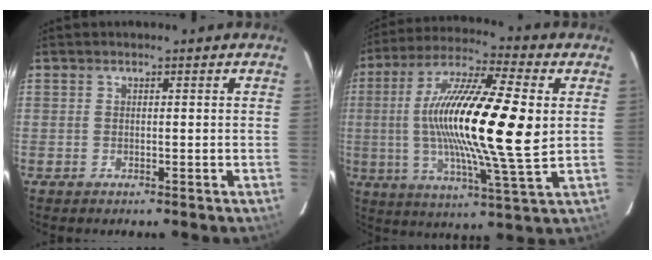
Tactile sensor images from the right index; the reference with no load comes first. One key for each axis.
{"total": 22.2, "fx": 2.4, "fy": 3.1, "fz": 21.8, "tx": -0.391, "ty": 0.005, "tz": 0.027}